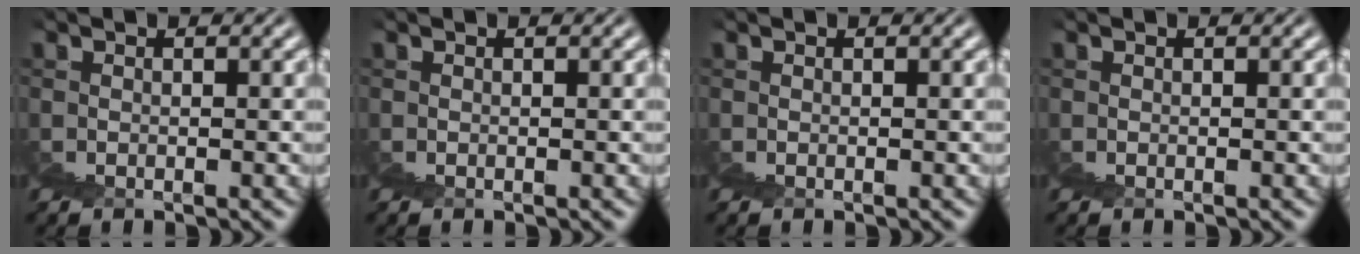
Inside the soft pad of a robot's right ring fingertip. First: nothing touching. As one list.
[{"total": 0.0}, {"total": 0.0}, {"total": 0.0}]